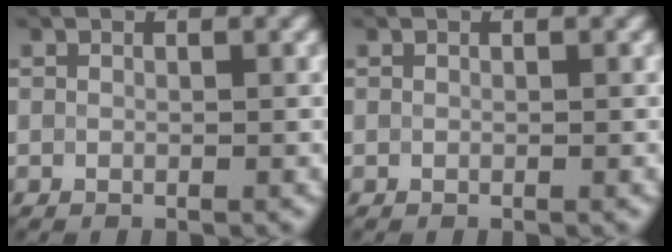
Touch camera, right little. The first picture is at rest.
{"total": 0.0}